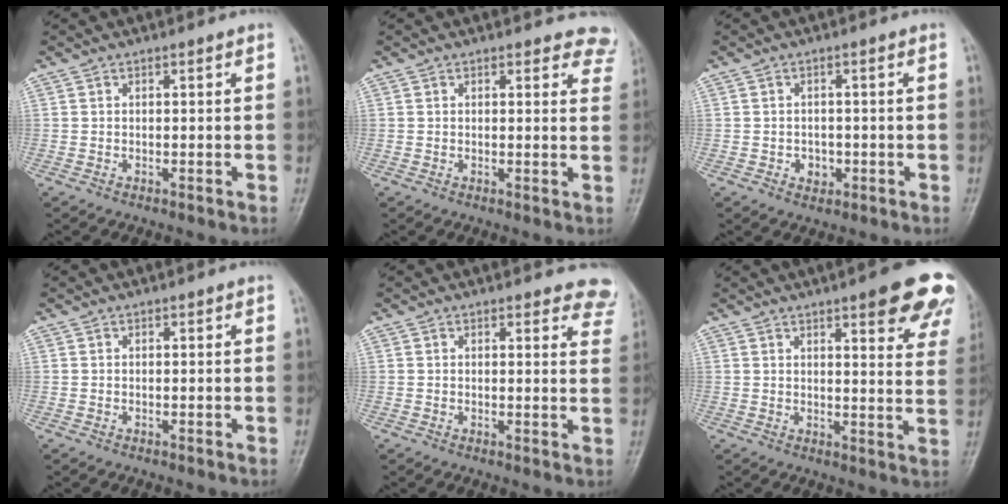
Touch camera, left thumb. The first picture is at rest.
{"total": 5.7, "force": [5.2, 2.3, 1.0], "torque": [0.030, -0.022, 0.031]}
{"total": 2.6, "force": [-0.8, 2.2, 1.2], "torque": [-0.006, 0.005, -0.006]}
{"total": 0.0}
{"total": 6.5, "force": [5.9, 2.3, 1.4], "torque": [0.025, -0.027, 0.038]}
{"total": 14.3, "force": [8.8, 3.6, 10.7], "torque": [-0.098, -0.038, 0.097]}